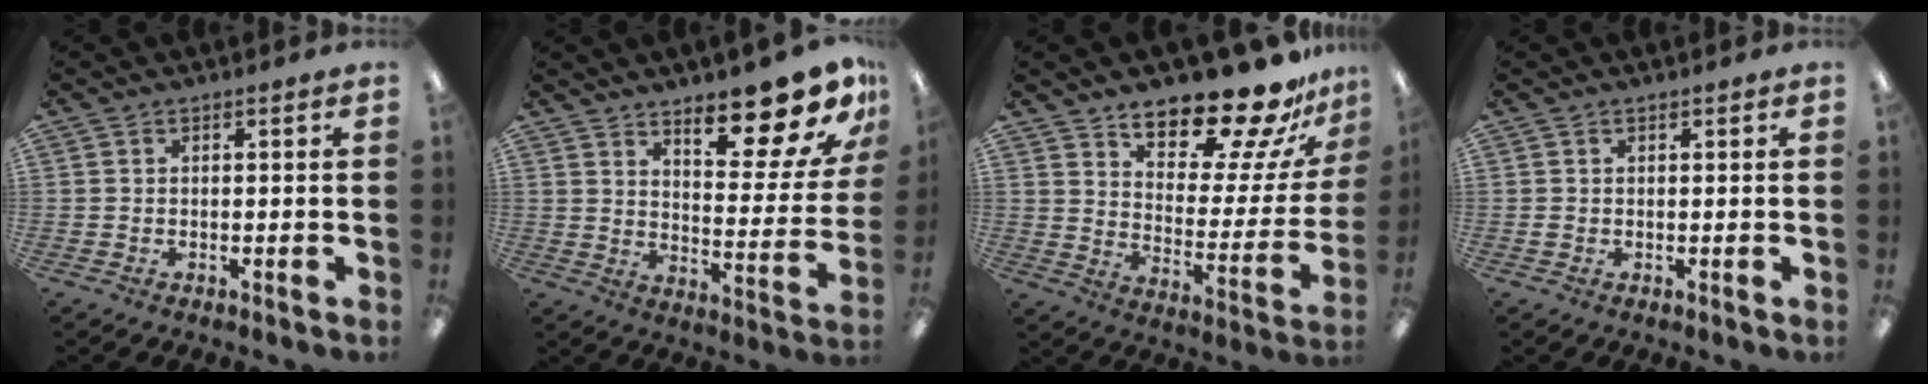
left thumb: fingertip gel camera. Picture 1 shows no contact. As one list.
[{"total": 16.6, "force": [12.8, 5.0, 9.4], "torque": [-0.117, -0.098, 0.206]}, {"total": 19.3, "force": [16.7, 4.9, 8.4], "torque": [-0.120, -0.133, 0.277]}, {"total": 0.6, "force": [0.2, 0.5, 0.3], "torque": [-0.007, 0.003, 0.003]}]